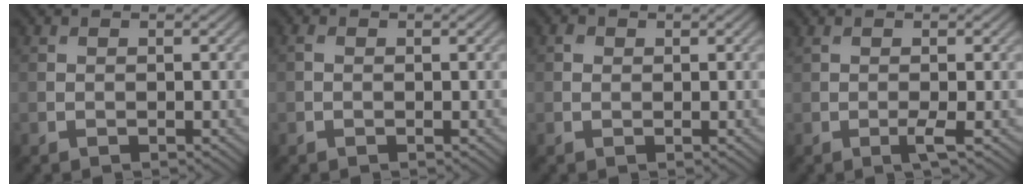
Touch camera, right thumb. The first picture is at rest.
{"total": 0.8, "force": [0.1, 0.5, 0.6], "torque": [-0.014, 0.003, -0.001]}
{"total": 0.6, "force": [0.3, 0.6, 0.1], "torque": [-0.001, 0.001, 0.002]}
{"total": 2.0, "force": [-0.1, 0.2, 1.9], "torque": [-0.046, 0.004, -0.006]}